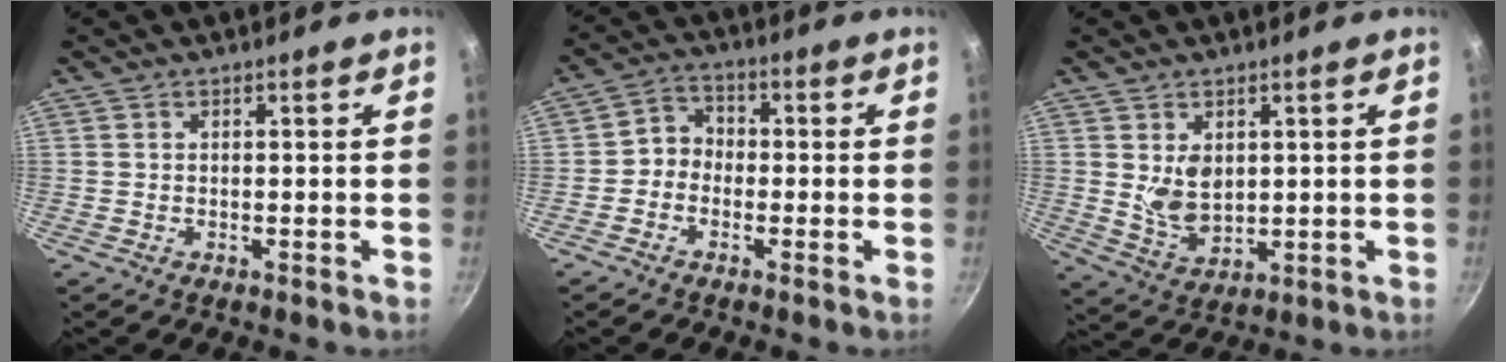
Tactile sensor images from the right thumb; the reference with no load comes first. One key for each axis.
{"total": 4.3, "fx": -1.2, "fy": 3.7, "fz": 1.9, "tx": -0.009, "ty": 0.024, "tz": -0.036}
{"total": 6.7, "fx": 1.4, "fy": 4.5, "fz": 4.8, "tx": -0.074, "ty": -0.023, "tz": 0.039}